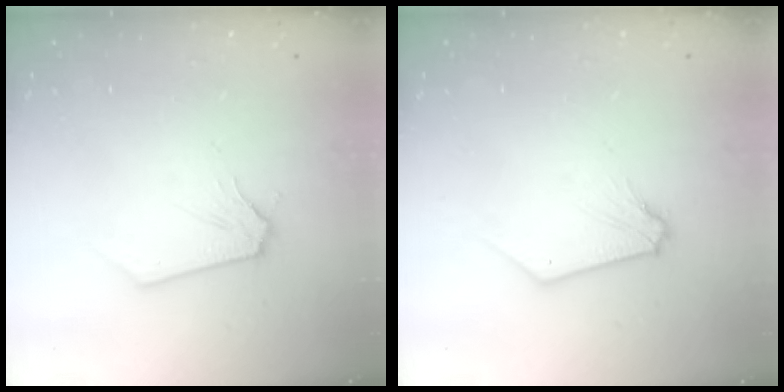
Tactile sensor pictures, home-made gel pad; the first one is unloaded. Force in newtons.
{"total": 1.8, "press": 1.8, "slide": 0.4}